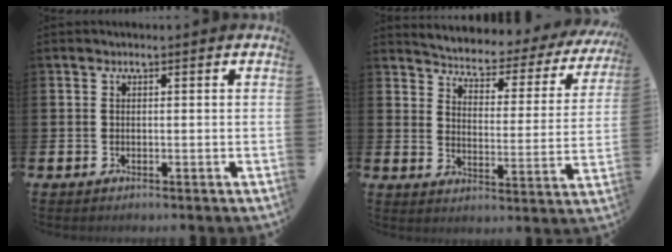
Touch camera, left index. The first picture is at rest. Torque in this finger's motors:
{"motor_torque": [1.08, -1.06, 0.75, 0.03]}